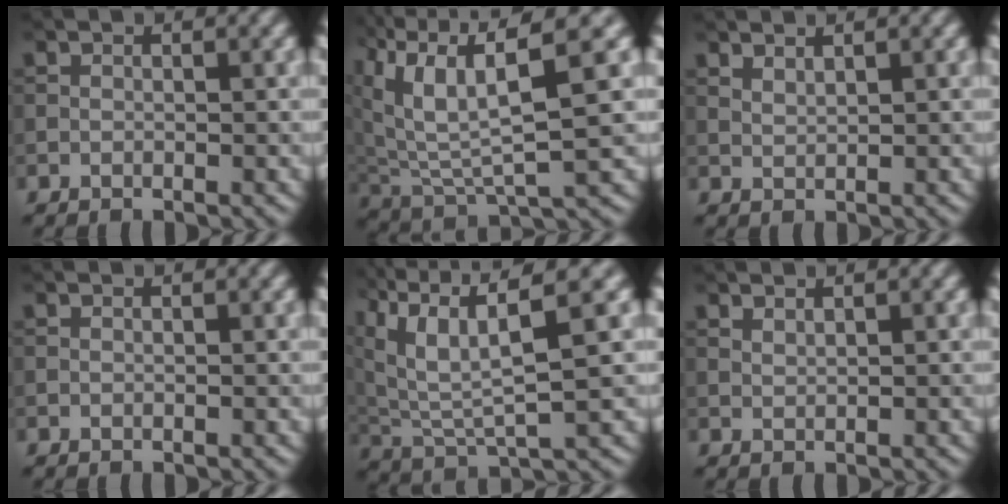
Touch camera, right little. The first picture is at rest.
{"total": 8.3, "force": [3.2, 3.1, 7.1], "torque": [-0.147, -0.003, 0.060]}
{"total": 1.0, "force": [1.0, 0.2, 0.4], "torque": [-0.008, -0.002, 0.020]}
{"total": 0.0}
{"total": 8.7, "force": [4.0, 2.8, 7.2], "torque": [-0.152, 0.005, 0.077]}
{"total": 0.7, "force": [0.7, 0.1, 0.2], "torque": [-0.005, -0.001, 0.015]}